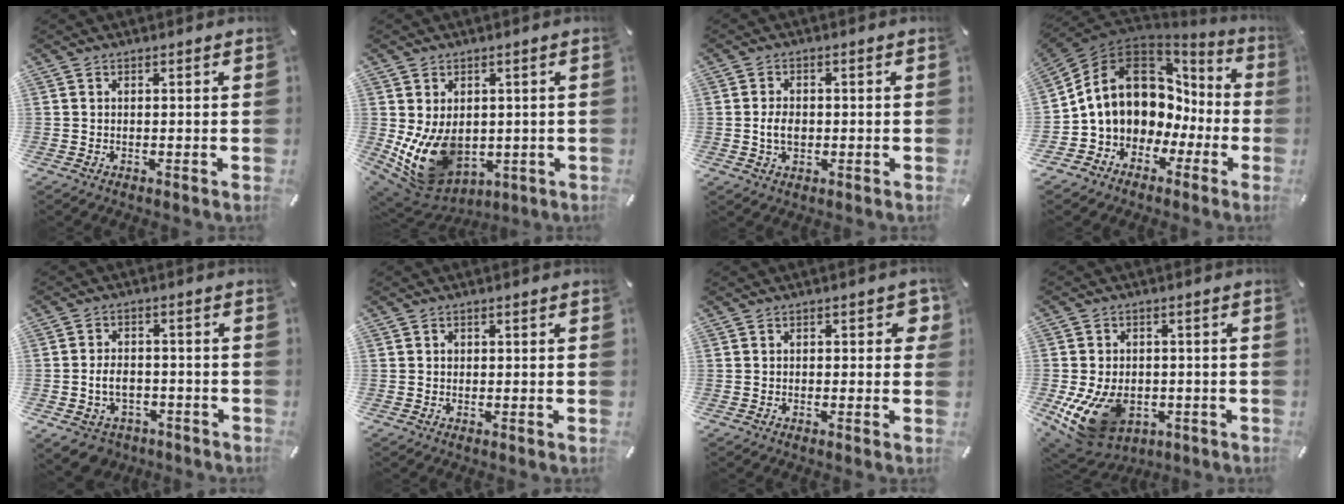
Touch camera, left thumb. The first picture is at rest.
{"total": 13.1, "force": [-1.3, 9.9, 8.4], "torque": [-0.160, -0.017, -0.018]}
{"total": 4.6, "force": [-0.4, 3.2, 3.2], "torque": [-0.065, -0.002, -0.014]}
{"total": 13.4, "force": [3.7, 10.9, 6.9], "torque": [-0.130, -0.036, 0.076]}
{"total": 7.5, "force": [-2.2, 6.0, 3.9], "torque": [-0.083, 0.020, -0.039]}
{"total": 1.0, "force": [0.0, 0.9, 0.4], "torque": [-0.009, 0.005, -0.001]}
{"total": 3.2, "force": [0.1, 1.8, 2.6], "torque": [-0.035, 0.005, -0.003]}
{"total": 14.5, "force": [-4.7, 10.5, 8.9], "torque": [-0.179, 0.019, -0.075]}